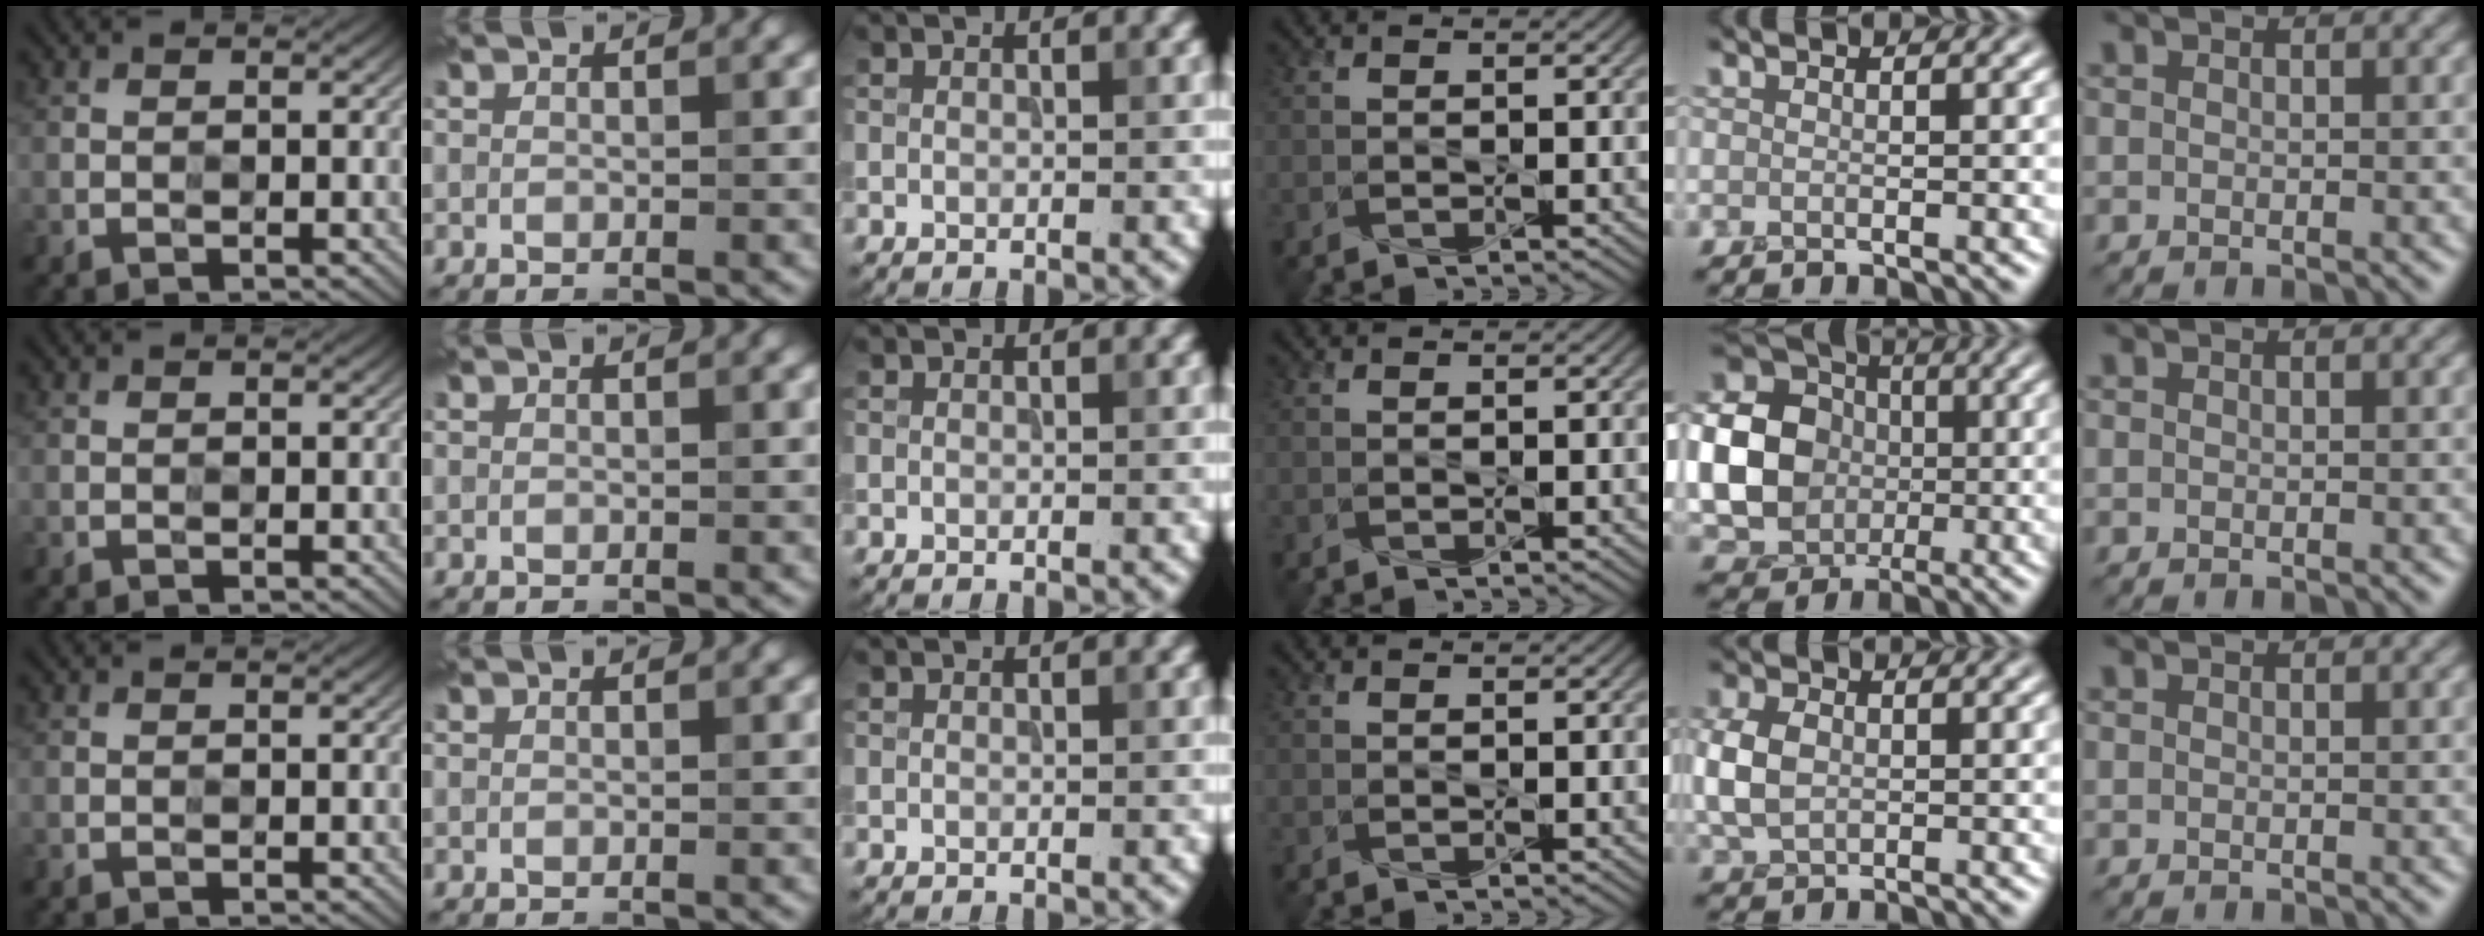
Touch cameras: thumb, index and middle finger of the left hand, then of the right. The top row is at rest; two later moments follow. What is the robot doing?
{"motion": "press", "object": "toy piano key"}